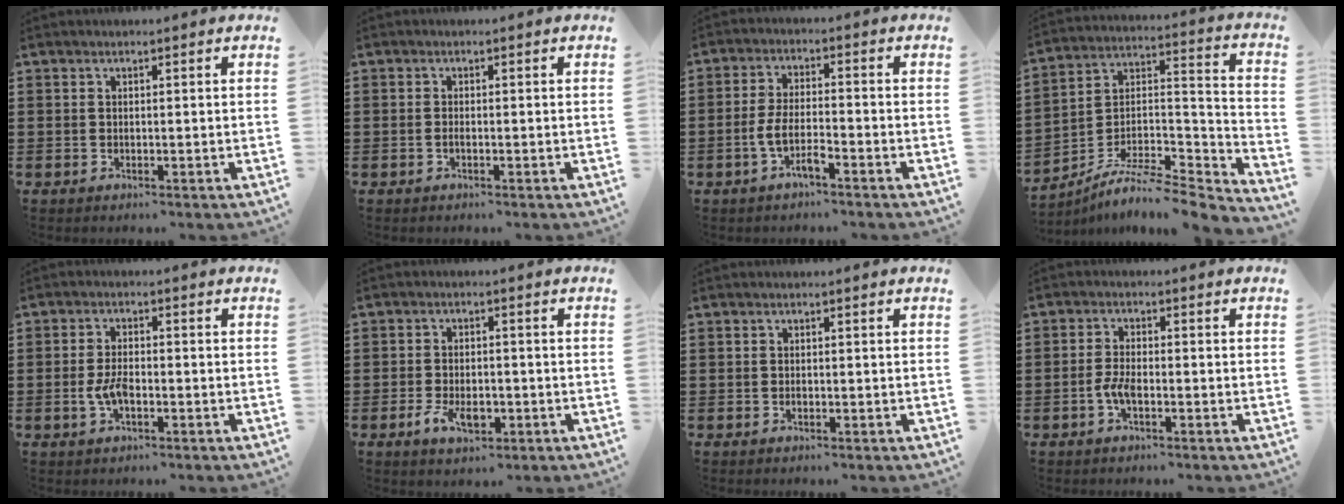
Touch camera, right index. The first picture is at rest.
{"total": 0.7, "force": [-0.4, -0.1, 0.6], "torque": [-0.014, -0.006, -0.005]}
{"total": 4.8, "force": [-2.6, 1.1, 3.9], "torque": [-0.095, -0.001, -0.056]}
{"total": 6.8, "force": [-5.9, 1.7, 2.9], "torque": [-0.055, -0.003, -0.118]}
{"total": 4.0, "force": [-1.1, 1.6, 3.5], "torque": [-0.085, -0.006, -0.025]}
{"total": 4.5, "force": [-1.8, 2.4, 3.4], "torque": [-0.070, 0.000, -0.033]}
{"total": 0.5, "force": [-0.2, 0.3, 0.4], "torque": [-0.010, -0.001, -0.003]}
{"total": 3.1, "force": [-1.3, 0.8, 2.7], "torque": [-0.071, -0.009, -0.029]}